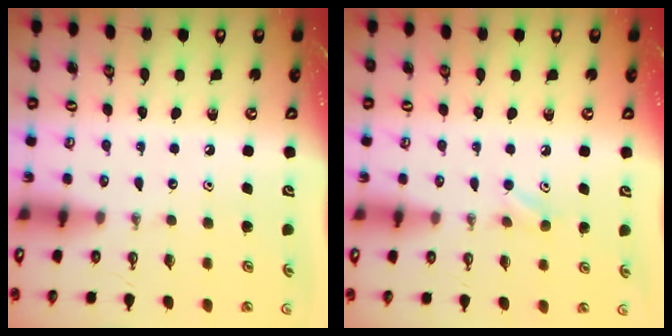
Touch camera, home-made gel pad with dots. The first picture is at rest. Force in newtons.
{"total": 3.8, "press": 3.7, "slide": 0.5}